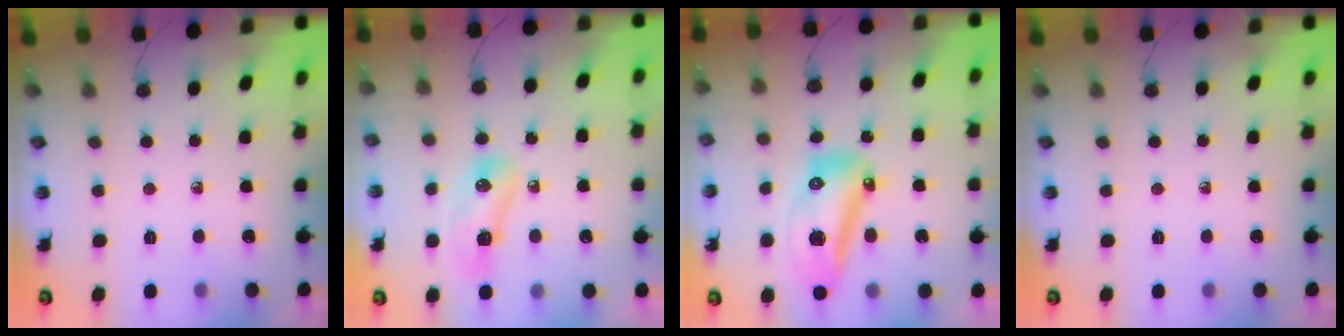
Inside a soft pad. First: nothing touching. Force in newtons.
{"total": 8.6, "press": 8.6, "slide": 1.0}
{"total": 15.4, "press": 15.3, "slide": 1.9}
{"total": 0.0}